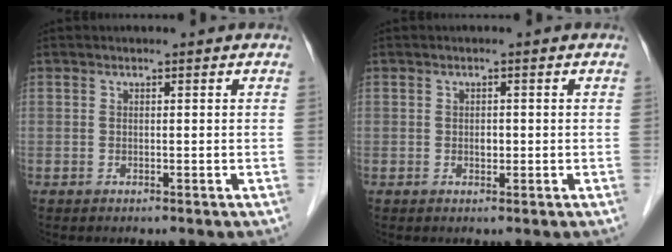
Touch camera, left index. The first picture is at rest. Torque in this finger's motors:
{"motor_torque": [0.03, 0.01, 0.00, 0.00]}